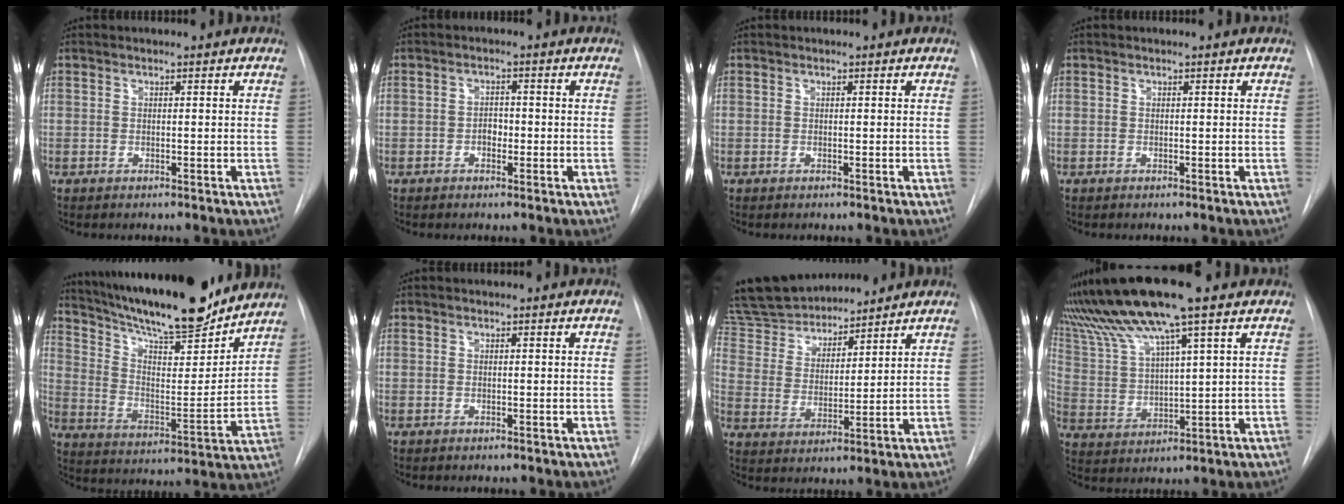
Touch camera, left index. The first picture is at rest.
{"total": 1.7, "force": [-0.5, 1.2, 1.2], "torque": [-0.016, 0.005, -0.008]}
{"total": 0.0}
{"total": 0.0}
{"total": 22.6, "force": [19.5, 3.3, 10.9], "torque": [-0.195, -0.005, 0.303]}
{"total": 0.0}
{"total": 14.5, "force": [13.6, 3.5, 3.7], "torque": [-0.068, 0.021, 0.255]}
{"total": 14.2, "force": [10.8, -0.6, 9.2], "torque": [-0.181, 0.018, 0.202]}